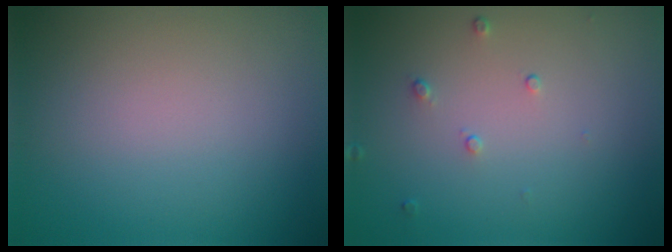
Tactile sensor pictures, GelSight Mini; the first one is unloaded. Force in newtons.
{"total": 0.7, "press": 0.5, "slide": 0.5}